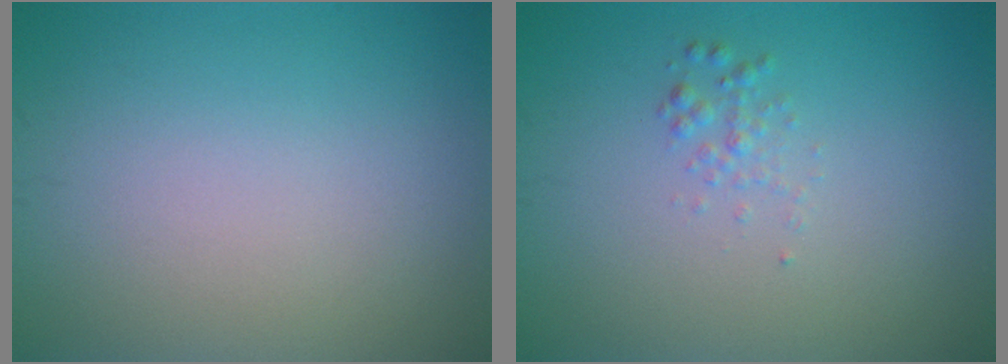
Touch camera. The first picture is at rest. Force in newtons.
{"total": 1.0, "press": 1.0, "slide": 0.0}